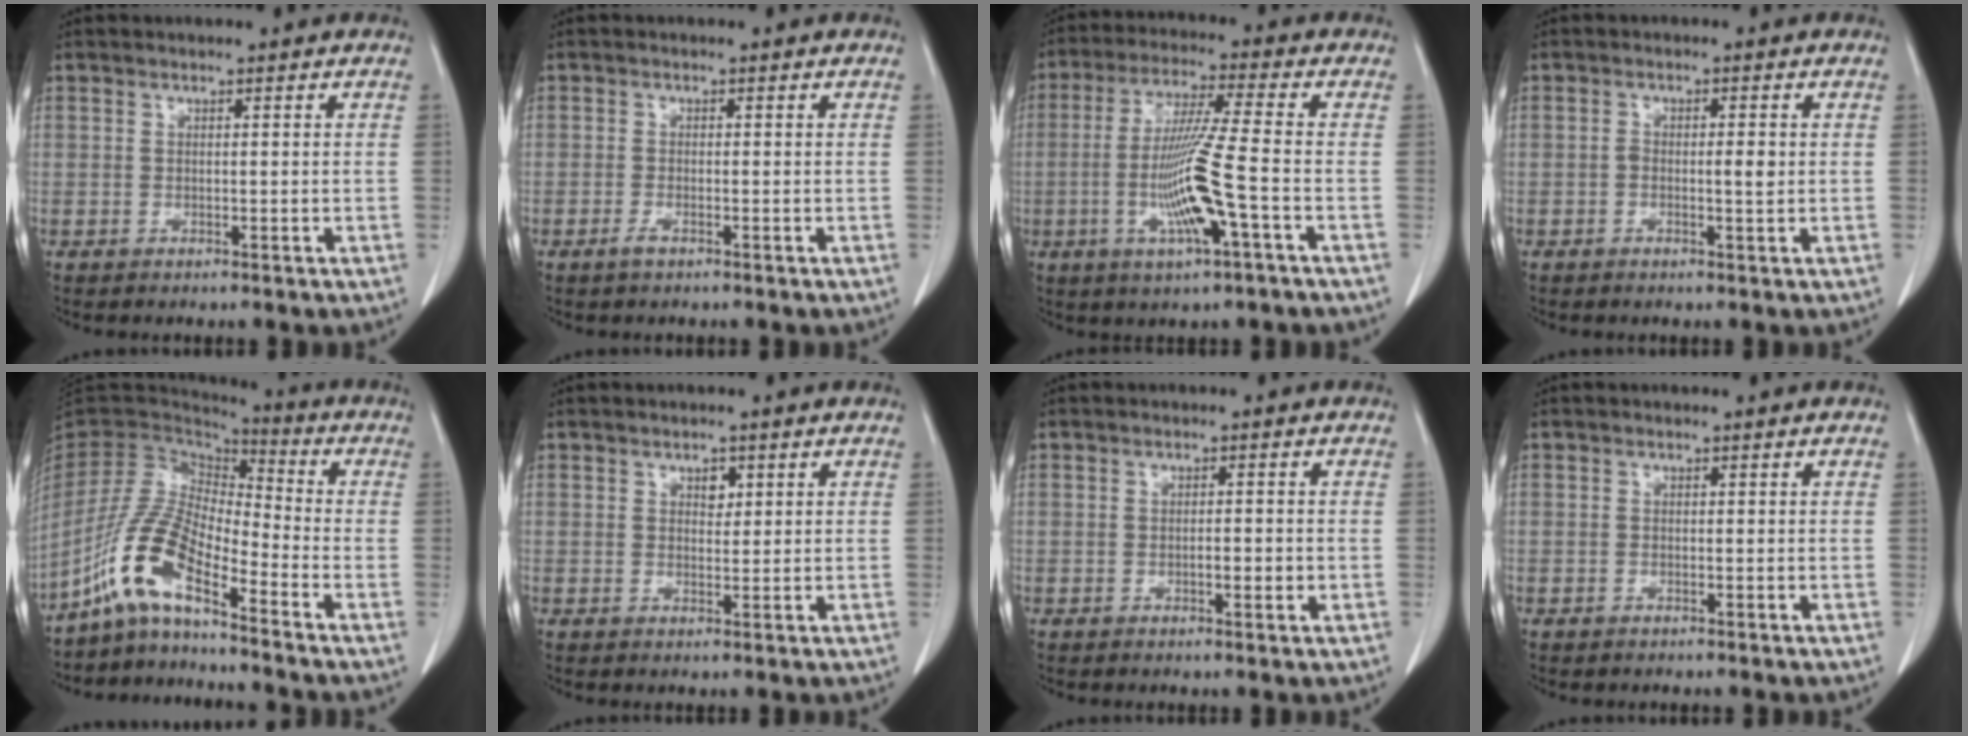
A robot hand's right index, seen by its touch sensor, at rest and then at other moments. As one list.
[{"total": 1.3, "force": [-0.9, 0.3, 0.9], "torque": [-0.020, -0.001, -0.015]}, {"total": 11.6, "force": [-3.2, -0.5, 11.2], "torque": [-0.225, -0.012, -0.062]}, {"total": 2.2, "force": [-0.2, 0.6, 2.2], "torque": [-0.035, 0.002, -0.003]}, {"total": 10.3, "force": [-7.0, 2.2, 7.2], "torque": [-0.168, 0.010, -0.144]}, {"total": 1.7, "force": [0.8, 1.1, 1.1], "torque": [-0.012, -0.002, 0.011]}, {"total": 3.4, "force": [-0.7, 1.0, 3.1], "torque": [-0.052, 0.000, -0.006]}, {"total": 0.0}]